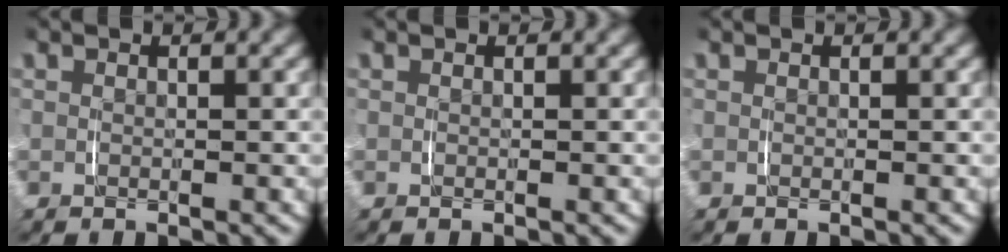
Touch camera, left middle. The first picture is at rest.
{"total": 0.0}
{"total": 0.0}